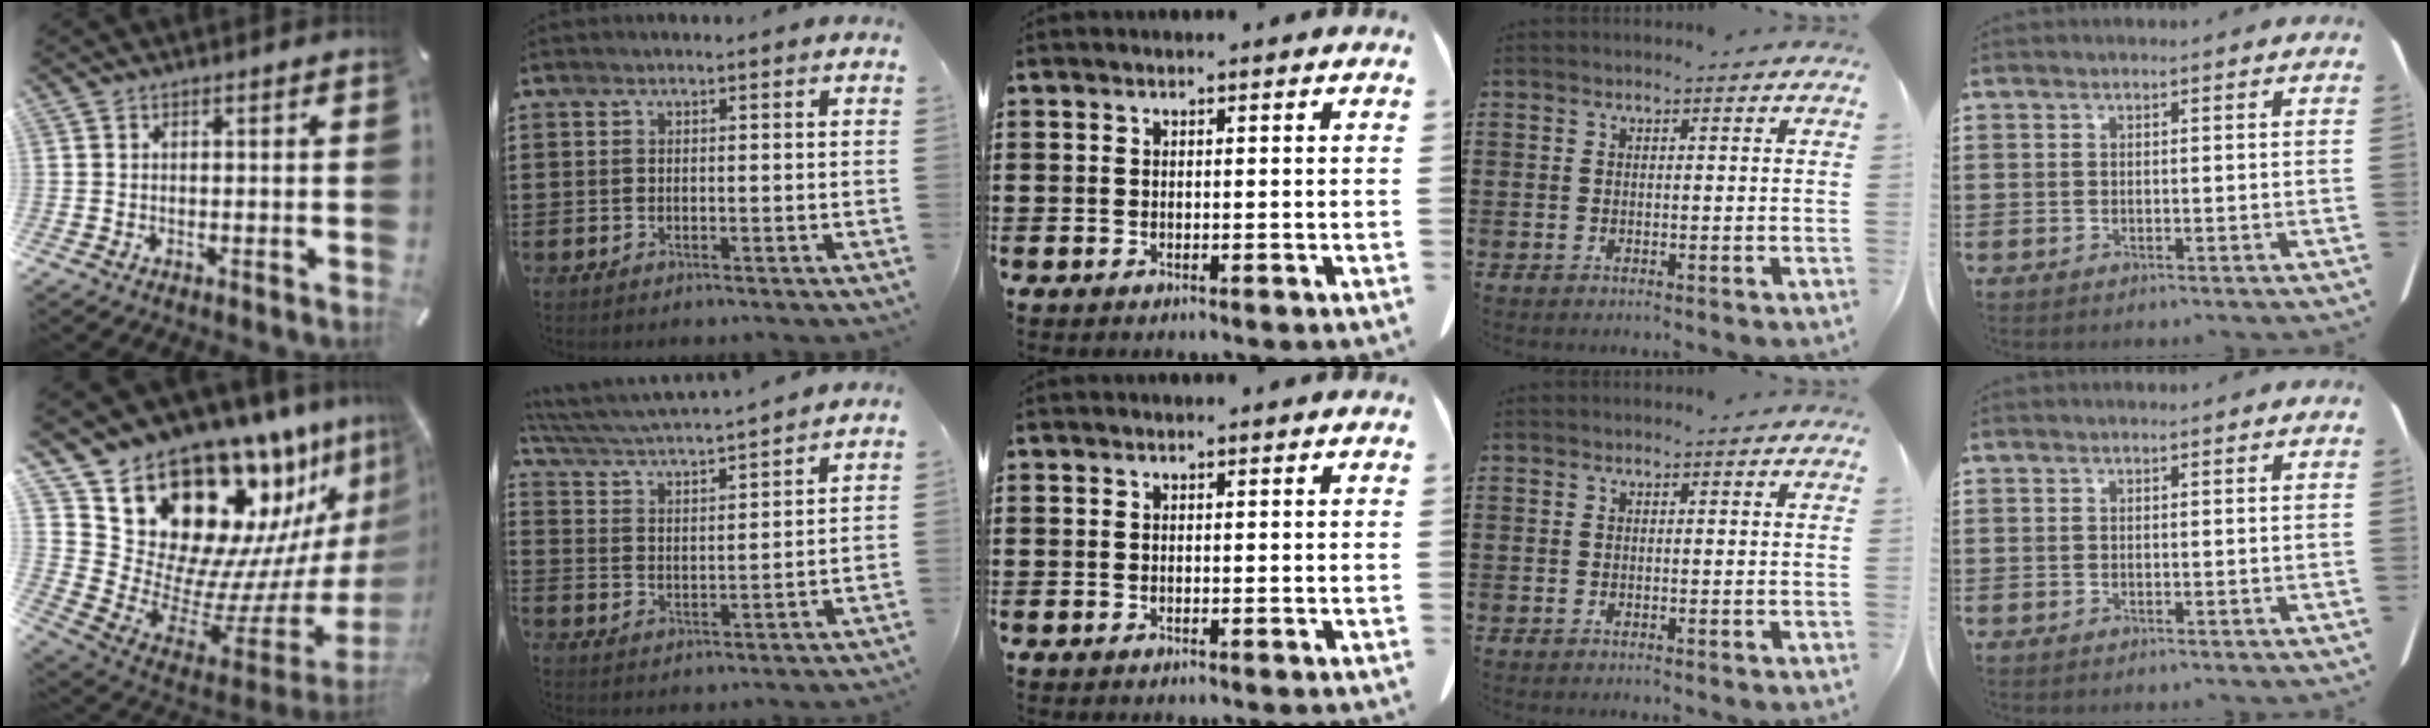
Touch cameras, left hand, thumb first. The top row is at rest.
{"thumb": {"total": 20.9, "force": [15.1, 11.0, 9.3], "torque": [-0.106, -0.174, 0.301]}, "index": {"total": 4.1, "force": [3.9, -0.2, 1.1], "torque": [-0.044, -0.031, 0.061]}}